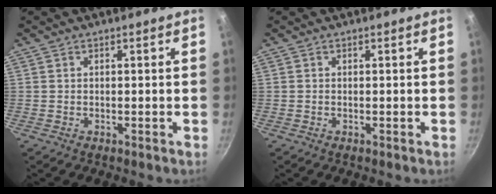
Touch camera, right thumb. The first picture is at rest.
{"total": 0.0}